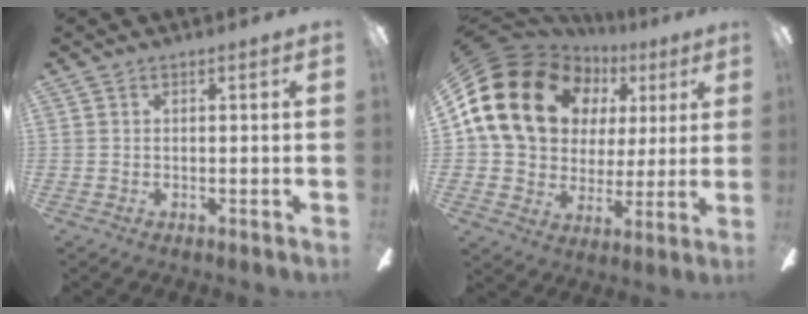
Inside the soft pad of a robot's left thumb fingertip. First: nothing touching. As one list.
[{"total": 21.7, "force": [7.0, 17.5, 10.8], "torque": [-0.201, -0.009, 0.145]}]